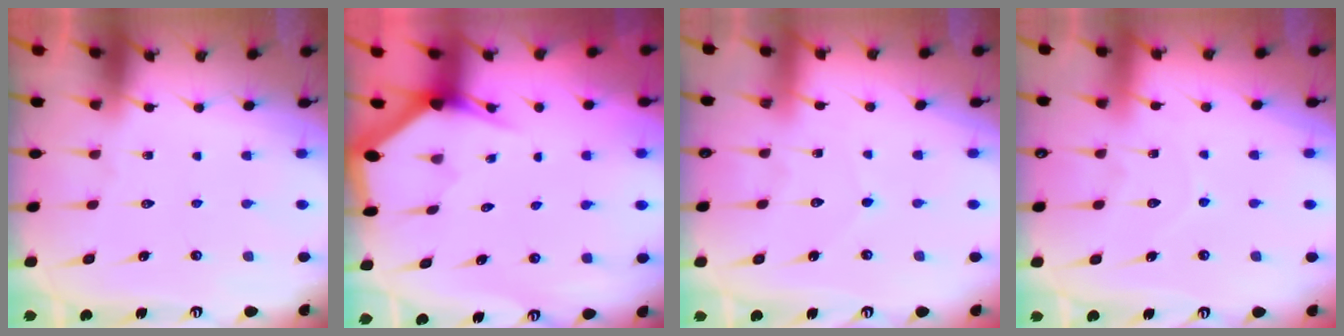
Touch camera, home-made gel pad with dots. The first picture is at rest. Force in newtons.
{"total": 3.1, "press": 3.1, "slide": 0.1}
{"total": 2.1, "press": 2.1, "slide": 0.1}
{"total": 6.3, "press": 6.3, "slide": 0.4}